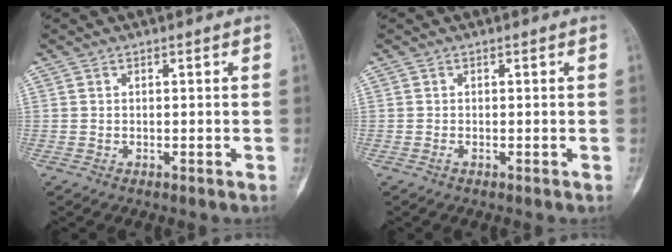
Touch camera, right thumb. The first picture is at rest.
{"total": 0.0}